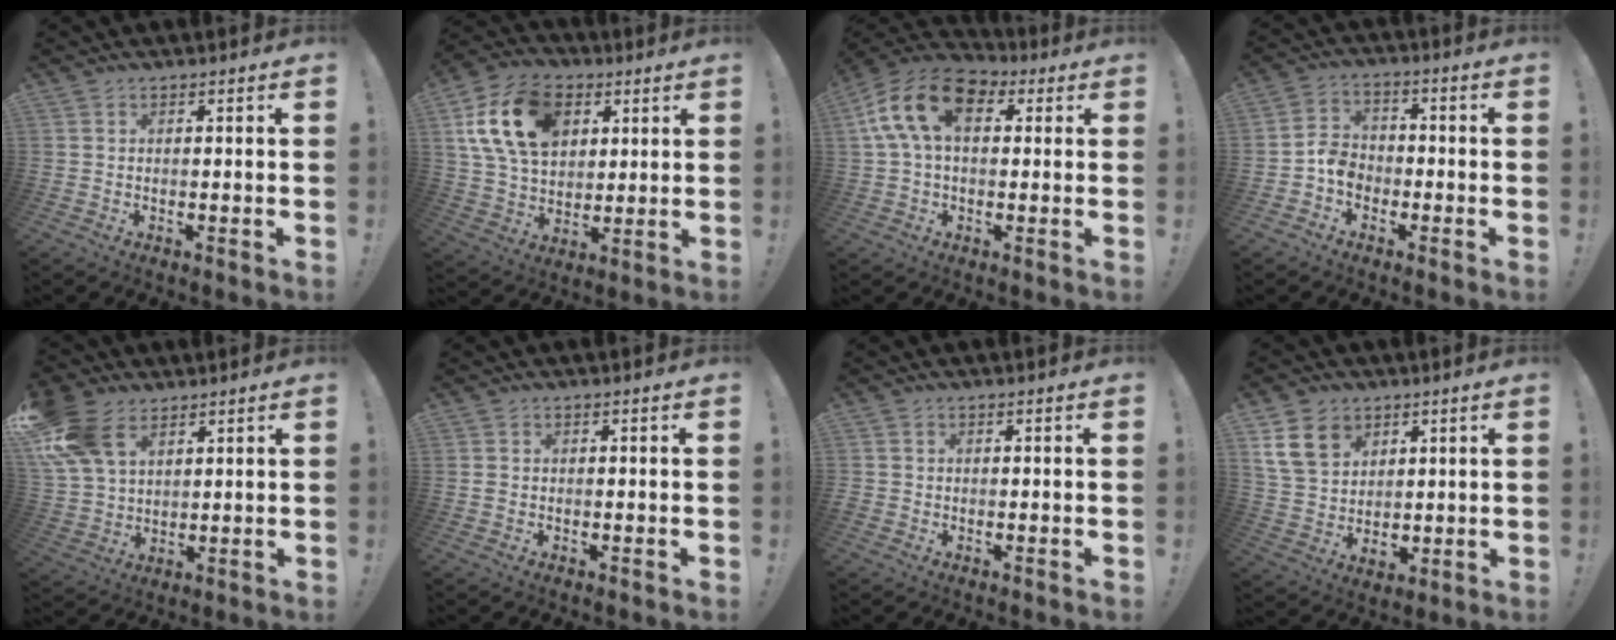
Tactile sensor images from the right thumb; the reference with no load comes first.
{"total": 20.0, "force": [7.3, 14.0, 12.4], "torque": [-0.222, -0.019, 0.135]}
{"total": 15.9, "force": [4.9, 9.8, 11.5], "torque": [-0.220, 0.003, 0.087]}
{"total": 7.0, "force": [-3.6, 5.2, 3.0], "torque": [-0.054, 0.027, -0.065]}
{"total": 14.3, "force": [7.4, 9.3, 8.1], "torque": [-0.169, -0.025, 0.144]}
{"total": 1.1, "force": [-0.6, 0.7, 0.5], "torque": [-0.013, 0.005, -0.009]}
{"total": 1.1, "force": [-0.6, 0.9, 0.3], "torque": [-0.007, 0.003, -0.010]}
{"total": 12.7, "force": [6.0, 9.9, 5.3], "torque": [-0.087, -0.020, 0.125]}